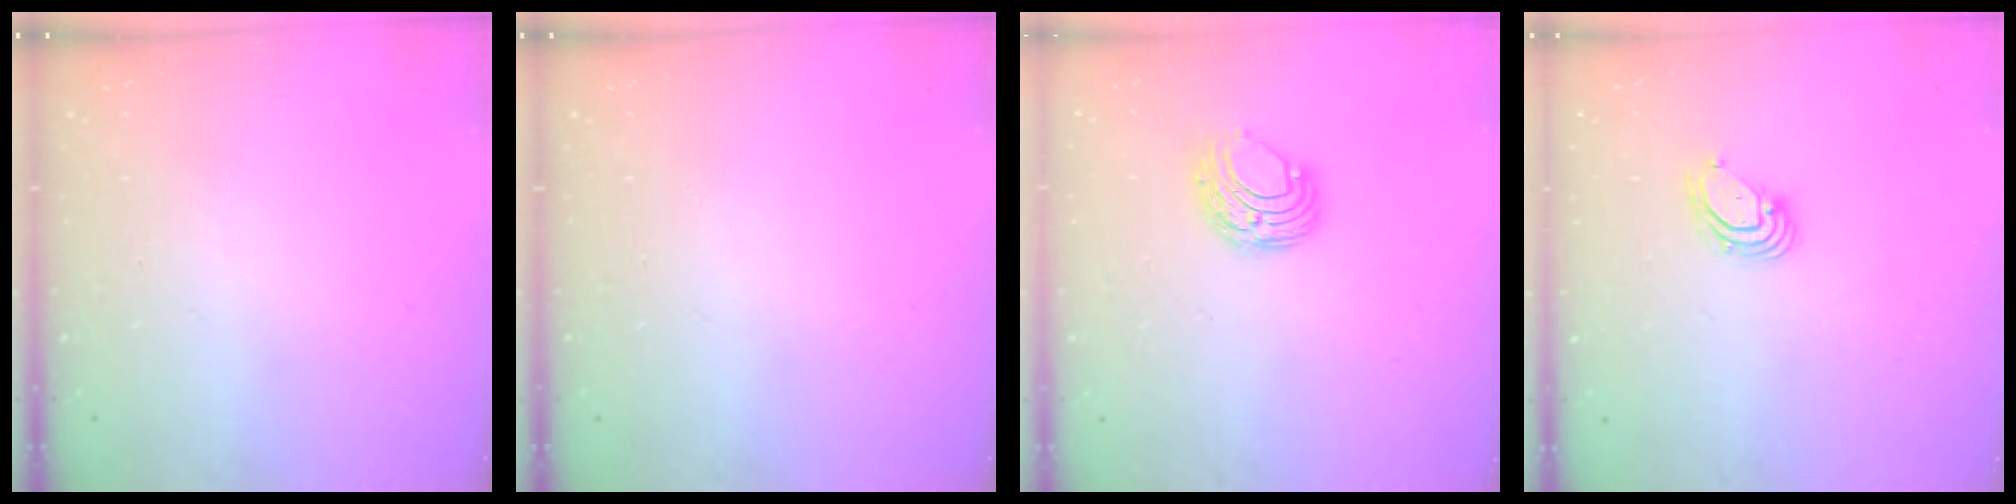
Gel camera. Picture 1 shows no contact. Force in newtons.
{"total": 0.0}
{"total": 6.7, "press": 6.7, "slide": 0.5}
{"total": 4.3, "press": 4.3, "slide": 0.2}